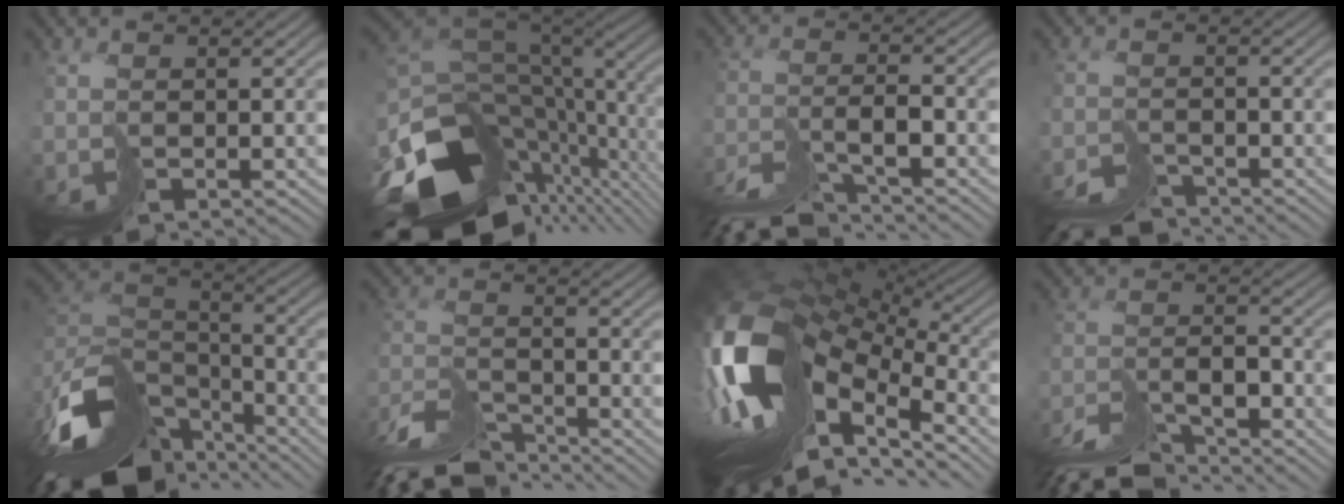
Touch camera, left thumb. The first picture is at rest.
{"total": 15.1, "force": [-3.8, 9.0, 11.5], "torque": [-0.268, -0.020, -0.048]}
{"total": 8.1, "force": [-7.3, 0.7, 3.6], "torque": [-0.063, 0.002, -0.135]}
{"total": 6.0, "force": [-5.9, 0.8, 0.8], "torque": [0.003, -0.008, -0.098]}
{"total": 15.5, "force": [-9.9, 7.1, 9.5], "torque": [-0.249, -0.021, -0.149]}
{"total": 10.0, "force": [-9.3, 1.8, 3.3], "torque": [-0.071, -0.003, -0.171]}
{"total": 17.5, "force": [-2.5, 10.2, 14.0], "torque": [-0.295, -0.018, -0.012]}
{"total": 9.2, "force": [-8.5, 1.6, 3.2], "torque": [-0.057, -0.002, -0.158]}